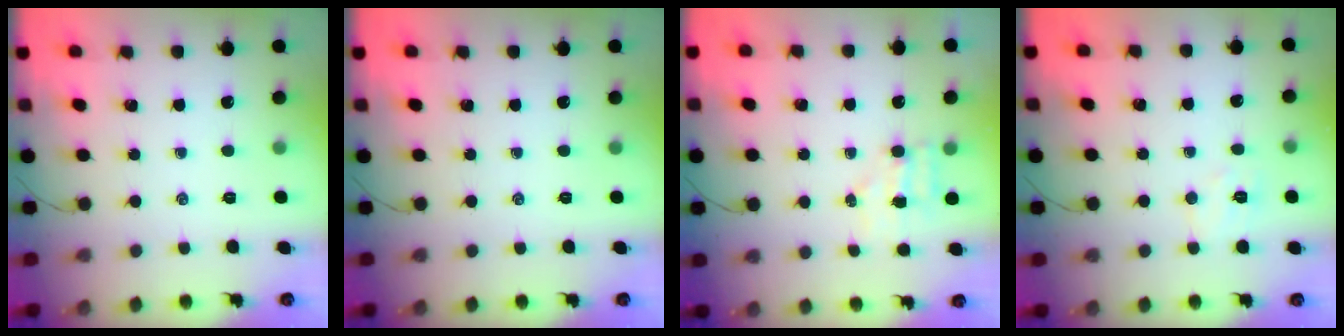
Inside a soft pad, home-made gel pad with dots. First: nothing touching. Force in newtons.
{"total": 0.0}
{"total": 4.1, "press": 4.1, "slide": 0.7}
{"total": 5.1, "press": 5.0, "slide": 1.0}